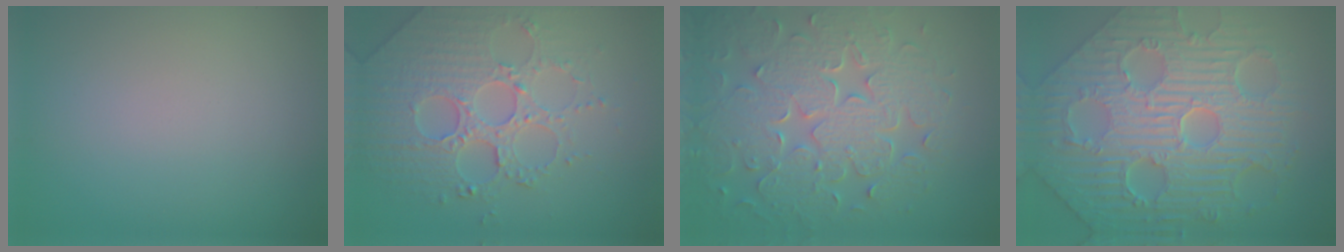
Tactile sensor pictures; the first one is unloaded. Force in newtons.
{"total": 5.1, "press": 4.9, "slide": 1.2}
{"total": 8.7, "press": 6.4, "slide": 6.0}
{"total": 11.7, "press": 8.0, "slide": 8.6}